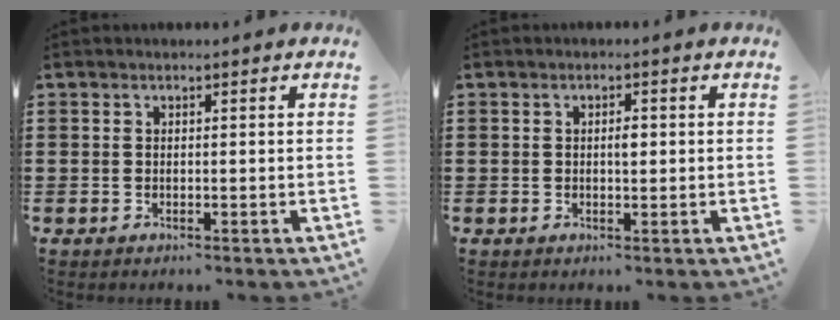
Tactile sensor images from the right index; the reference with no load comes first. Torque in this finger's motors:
{"motor_torque": [0.43, -0.28, 0.04, 0.05]}